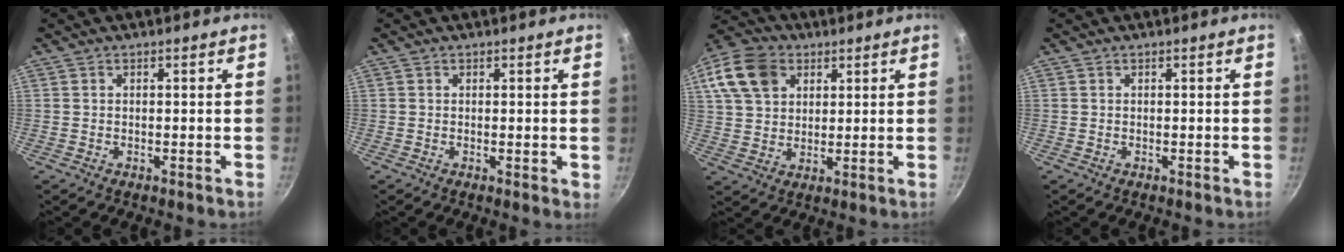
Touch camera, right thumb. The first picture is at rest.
{"total": 1.0, "force": [0.1, 0.2, 0.9], "torque": [-0.013, -0.003, 0.000]}
{"total": 14.7, "force": [6.0, 10.8, 8.0], "torque": [-0.144, 0.010, 0.104]}
{"total": 0.0}